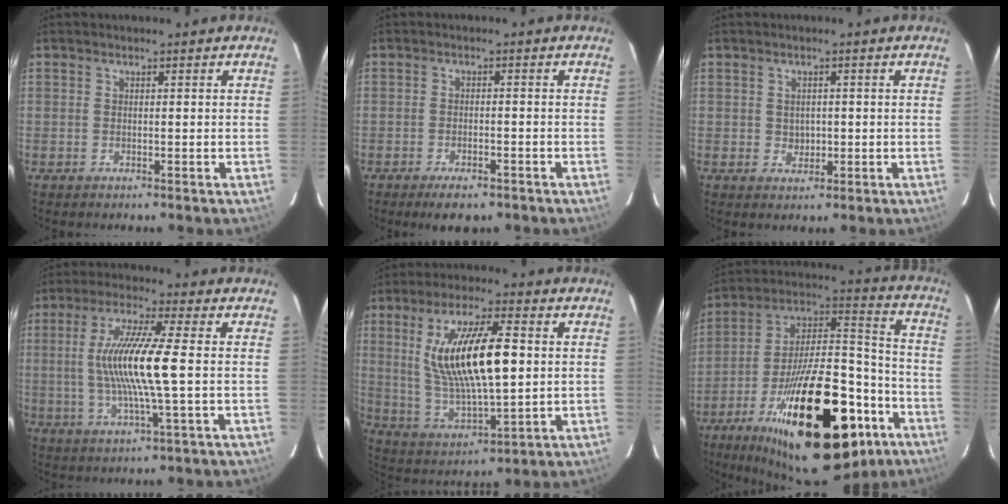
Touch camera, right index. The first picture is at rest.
{"total": 5.1, "force": [-3.7, 2.0, 2.9], "torque": [-0.061, -0.009, -0.052]}
{"total": 2.4, "force": [0.0, 2.3, 0.8], "torque": [-0.010, 0.003, 0.006]}
{"total": 13.0, "force": [-0.1, 0.4, 13.0], "torque": [-0.247, -0.003, -0.002]}
{"total": 17.6, "force": [3.0, 5.5, 16.4], "torque": [-0.311, 0.000, 0.068]}
{"total": 34.5, "force": [-18.3, 14.7, 25.2], "torque": [-0.404, 0.021, -0.264]}